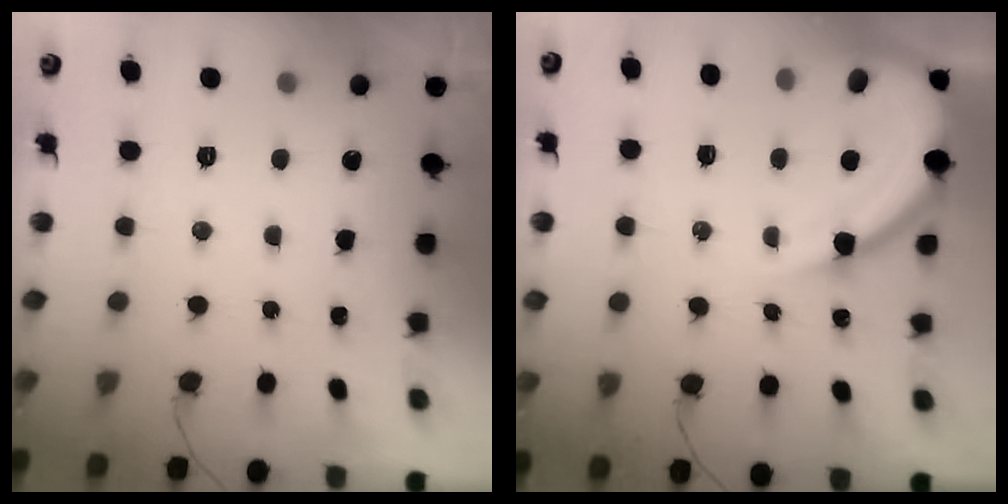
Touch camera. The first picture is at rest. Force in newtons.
{"total": 13.3, "press": 13.3, "slide": 1.3}